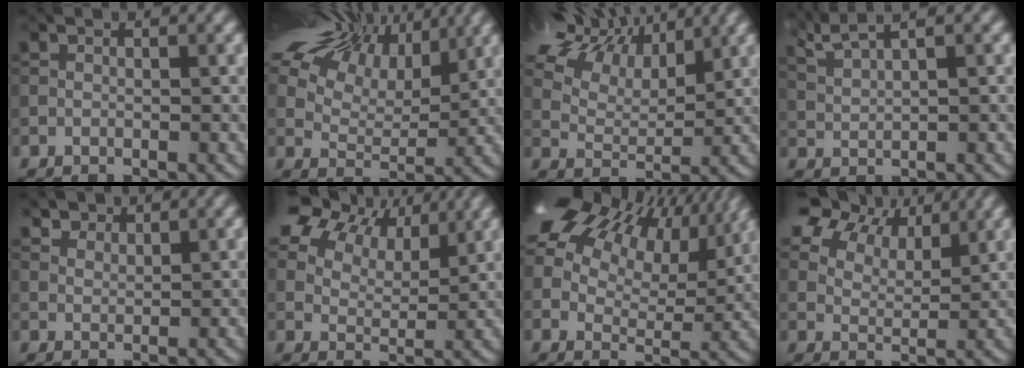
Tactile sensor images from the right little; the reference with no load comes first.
{"total": 16.0, "force": [9.7, 8.5, 9.5], "torque": [-0.209, 0.056, 0.170]}
{"total": 11.5, "force": [7.8, 5.8, 6.2], "torque": [-0.157, 0.029, 0.150]}
{"total": 2.6, "force": [2.2, -0.3, 1.4], "torque": [-0.057, 0.004, 0.072]}
{"total": 1.3, "force": [1.2, -0.1, -0.6], "torque": [-0.012, -0.019, 0.063]}
{"total": 8.6, "force": [6.4, 4.2, 3.9], "torque": [-0.114, 0.008, 0.124]}
{"total": 16.7, "force": [9.2, 9.7, 10.1], "torque": [-0.230, 0.054, 0.176]}
{"total": 7.5, "force": [5.8, 3.3, 3.3], "torque": [-0.103, 0.007, 0.115]}